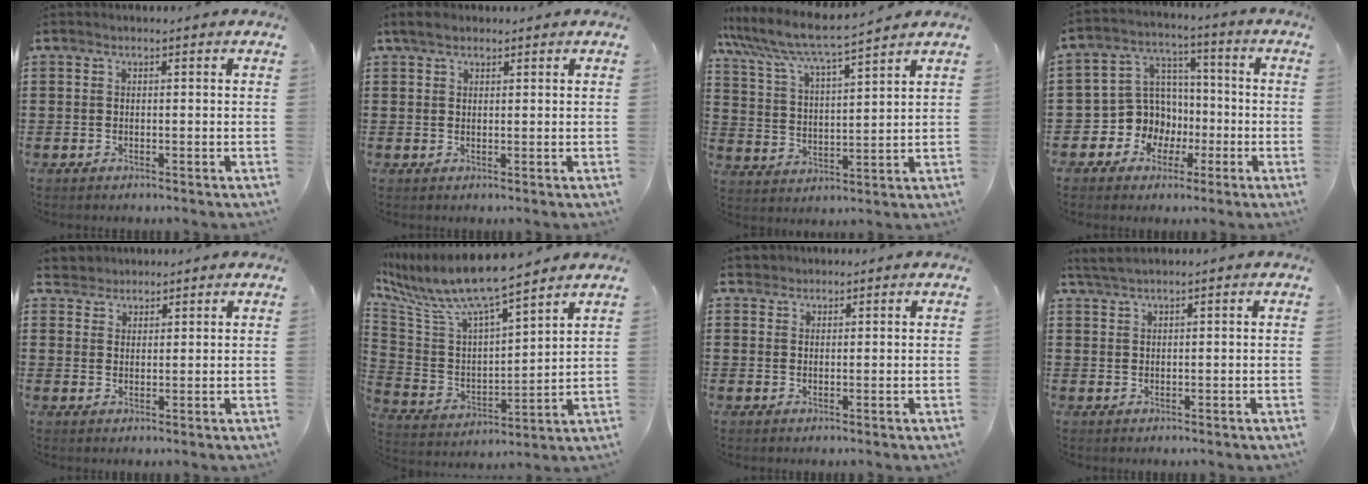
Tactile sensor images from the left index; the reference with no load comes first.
{"total": 2.2, "force": [1.6, 1.0, 1.1], "torque": [-0.026, 0.008, 0.030]}
{"total": 6.7, "force": [6.1, -0.1, 2.6], "torque": [-0.078, -0.038, 0.100]}
{"total": 8.8, "force": [-1.9, 8.4, 1.9], "torque": [-0.089, 0.002, -0.034]}
{"total": 2.5, "force": [2.2, 1.1, -0.4], "torque": [-0.002, 0.006, 0.044]}
{"total": 8.7, "force": [7.6, 0.8, 4.1], "torque": [-0.115, -0.052, 0.127]}
{"total": 1.5, "force": [1.3, 0.7, -0.1], "torque": [-0.003, 0.005, 0.027]}
{"total": 1.8, "force": [1.5, -0.1, 1.0], "torque": [-0.020, 0.000, 0.030]}